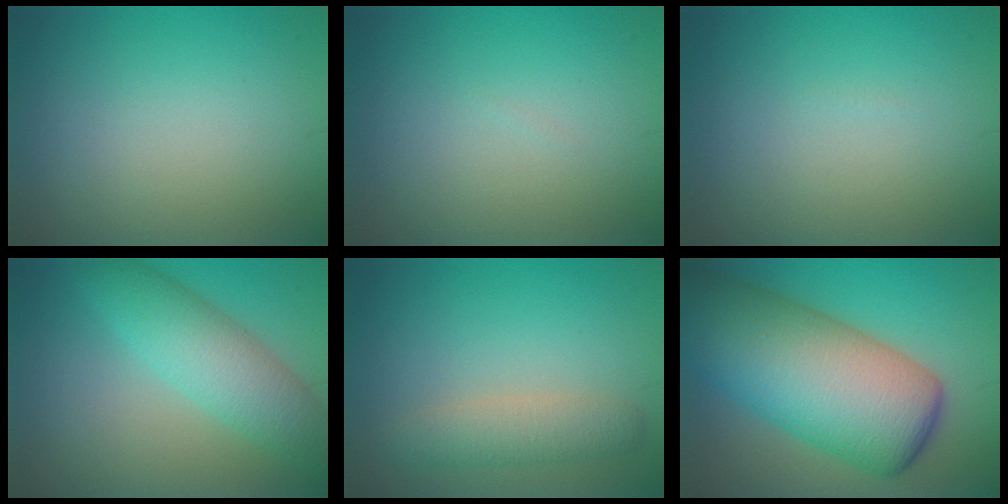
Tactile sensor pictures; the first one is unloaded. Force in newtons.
{"total": 0.0}
{"total": 0.0}
{"total": 5.3, "press": 5.3, "slide": 0.2}
{"total": 2.7, "press": 2.7, "slide": 0.1}
{"total": 14.4, "press": 14.4, "slide": 0.2}